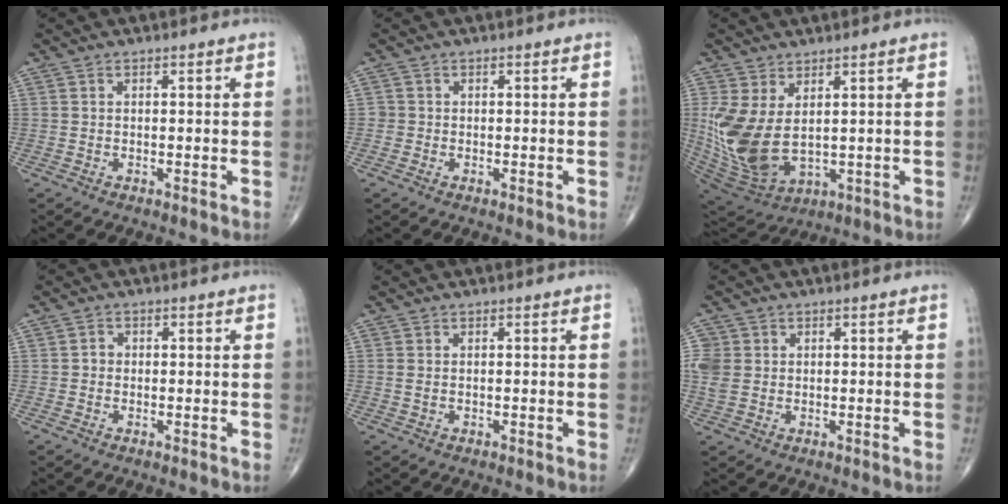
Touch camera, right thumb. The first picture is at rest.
{"total": 1.0, "force": [-0.2, 0.9, 0.0], "torque": [0.006, 0.005, -0.007]}
{"total": 13.7, "force": [1.6, 8.0, 11.0], "torque": [-0.237, -0.023, 0.057]}
{"total": 1.2, "force": [-0.1, 1.1, 0.5], "torque": [0.000, 0.004, -0.005]}
{"total": 0.9, "force": [0.1, 0.7, 0.6], "torque": [-0.015, 0.003, 0.005]}
{"total": 5.2, "force": [0.6, 4.5, 2.5], "torque": [-0.059, 0.007, 0.017]}